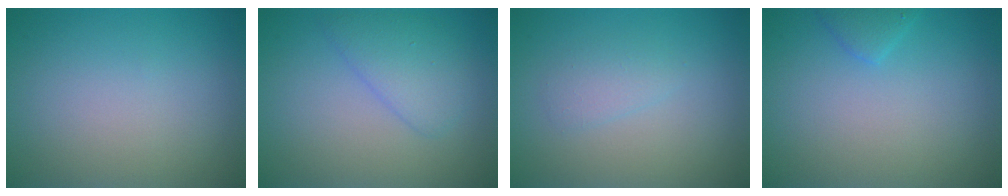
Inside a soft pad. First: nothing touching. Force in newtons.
{"total": 3.0, "press": 3.0, "slide": 0.2}
{"total": 1.4, "press": 1.4, "slide": 0.1}
{"total": 1.3, "press": 1.3, "slide": 0.1}